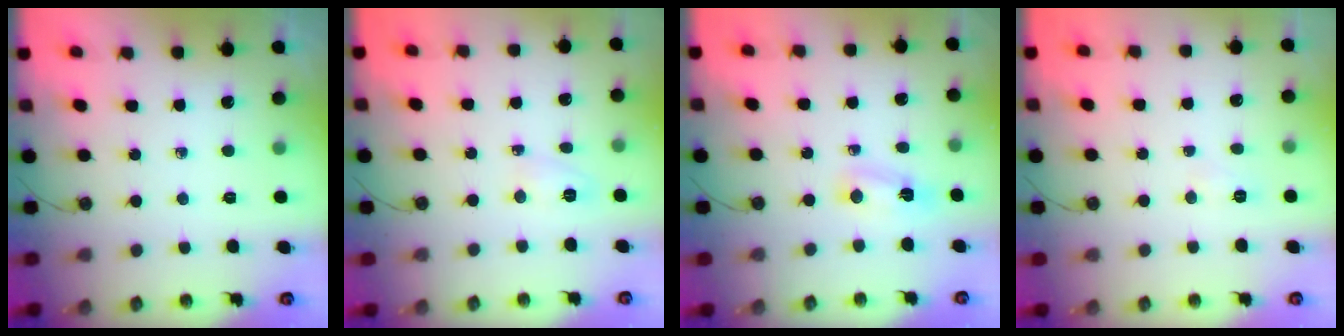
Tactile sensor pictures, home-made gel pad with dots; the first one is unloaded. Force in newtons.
{"total": 3.2, "press": 3.0, "slide": 1.0}
{"total": 15.4, "press": 4.1, "slide": 14.9}
{"total": 3.9, "press": 3.9, "slide": 0.4}